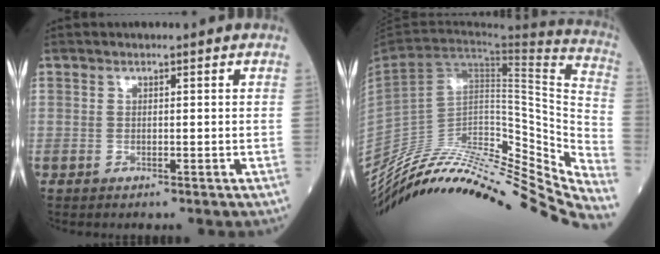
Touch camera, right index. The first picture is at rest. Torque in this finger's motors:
{"motor_torque": [-1.23, -0.91, -0.07, 0.01]}